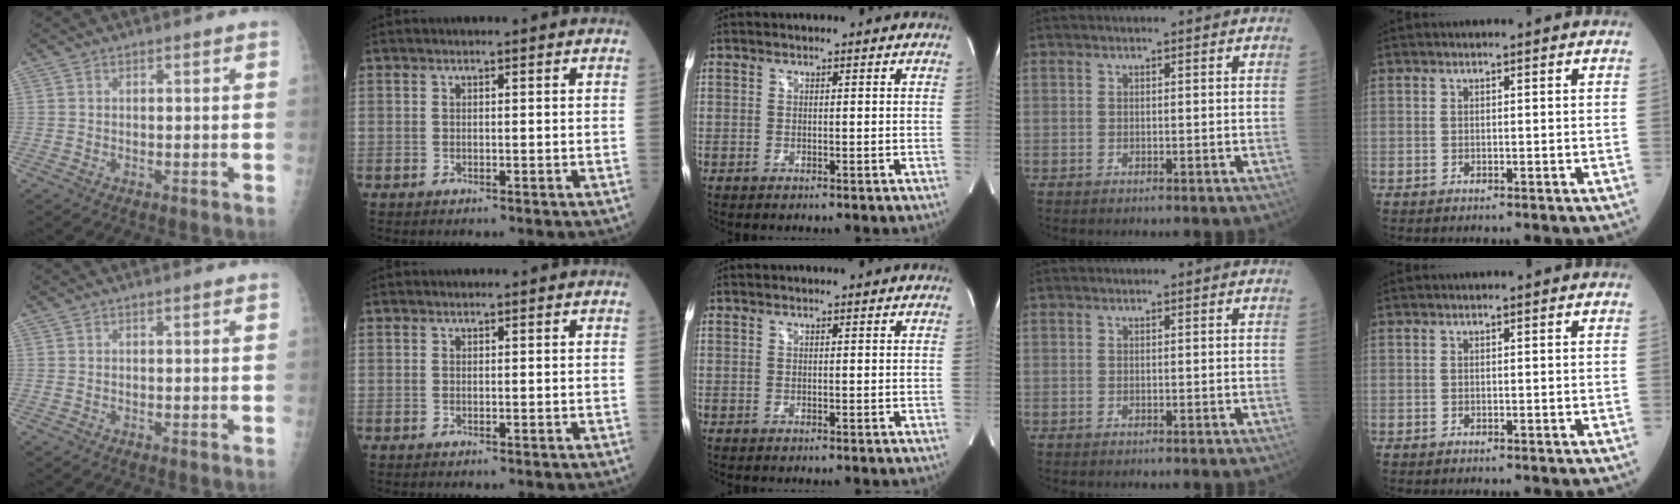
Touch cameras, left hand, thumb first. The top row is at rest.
{}